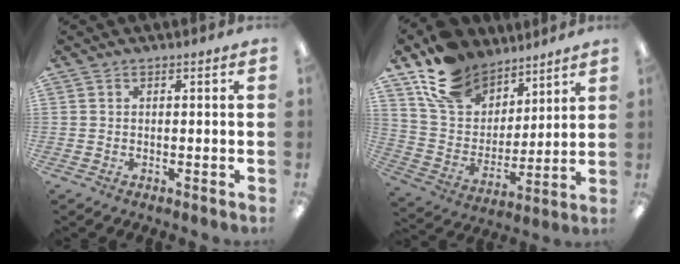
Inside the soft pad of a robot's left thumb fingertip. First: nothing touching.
{"total": 14.8, "force": [11.1, 9.0, 3.7], "torque": [-0.082, -0.078, 0.217]}